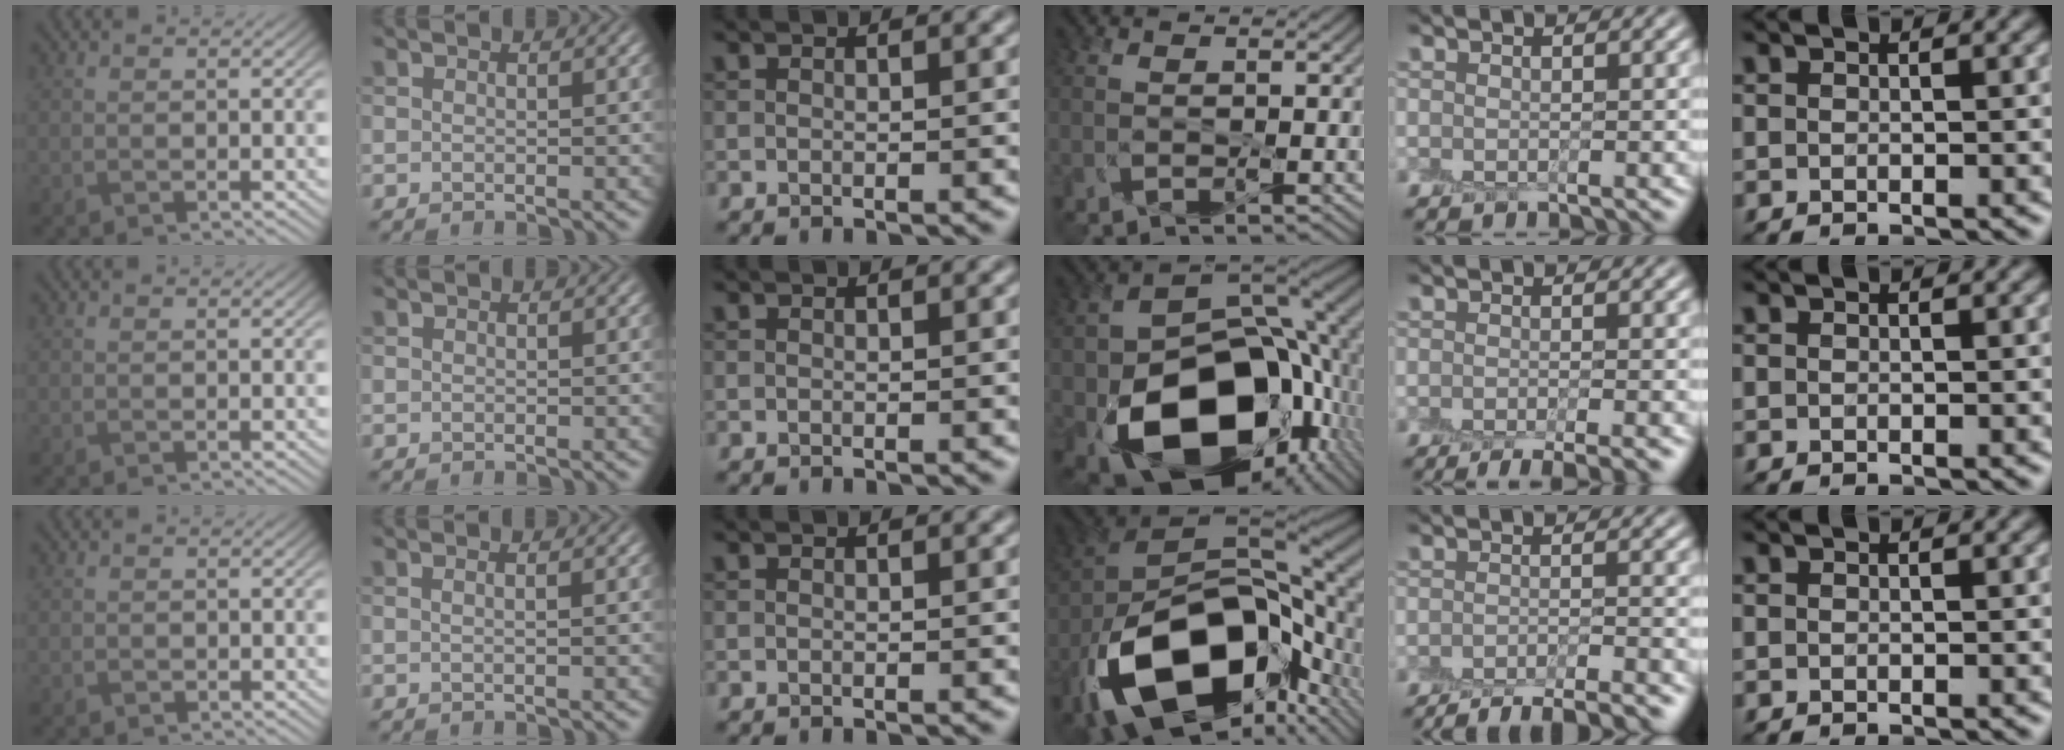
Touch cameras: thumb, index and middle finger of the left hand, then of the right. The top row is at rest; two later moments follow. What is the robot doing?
{"motion": "peel", "object": "plastic screen protector"}